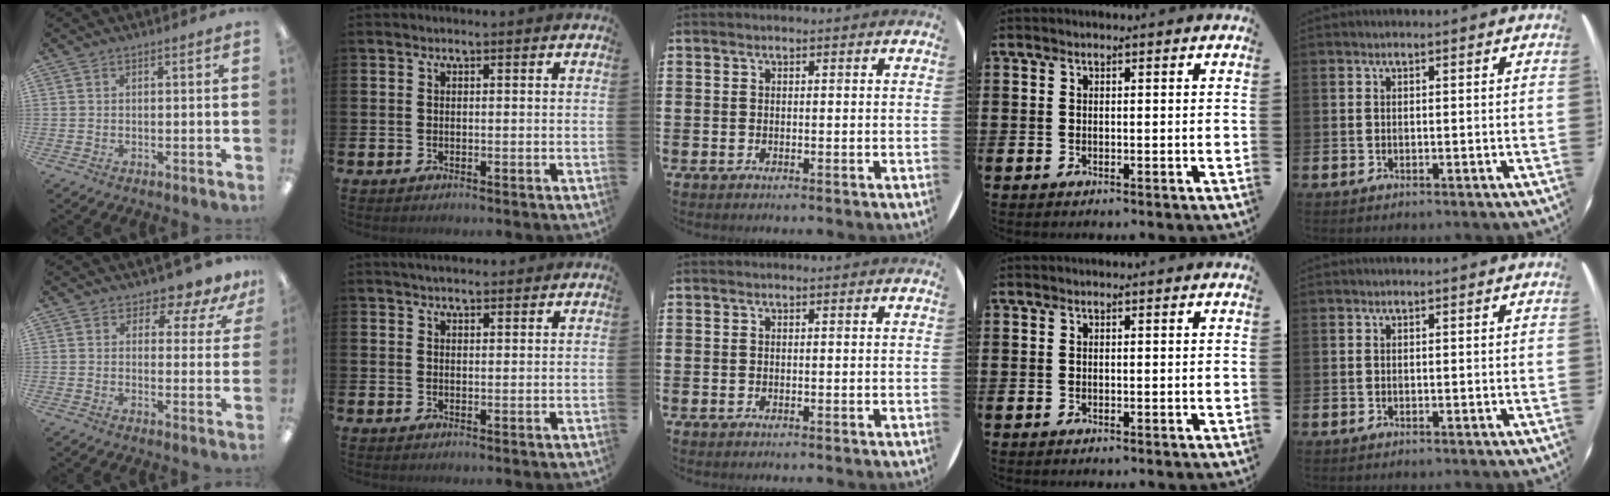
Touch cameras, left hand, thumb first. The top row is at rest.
{"thumb": {"total": 5.7, "force": [4.8, 2.3, 2.1], "torque": [-0.028, -0.034, 0.082]}, "index": {"total": 2.6, "force": [2.4, 0.6, 0.5], "torque": [-0.007, -0.006, 0.042]}}